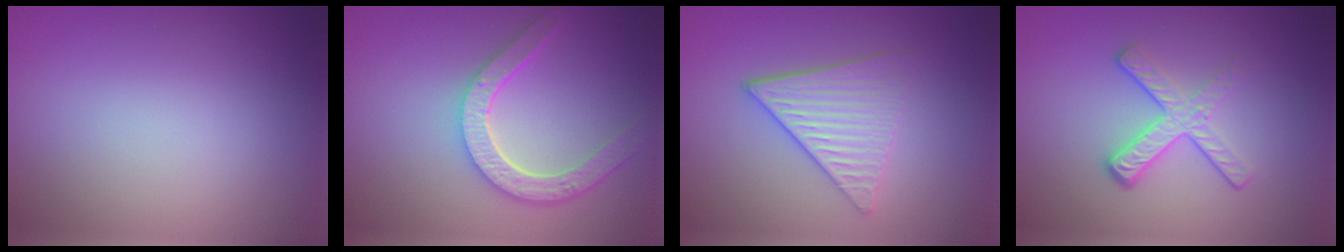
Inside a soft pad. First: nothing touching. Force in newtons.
{"total": 4.6, "press": 3.8, "slide": 2.6}
{"total": 3.8, "press": 3.3, "slide": 2.0}
{"total": 3.8, "press": 2.5, "slide": 2.9}